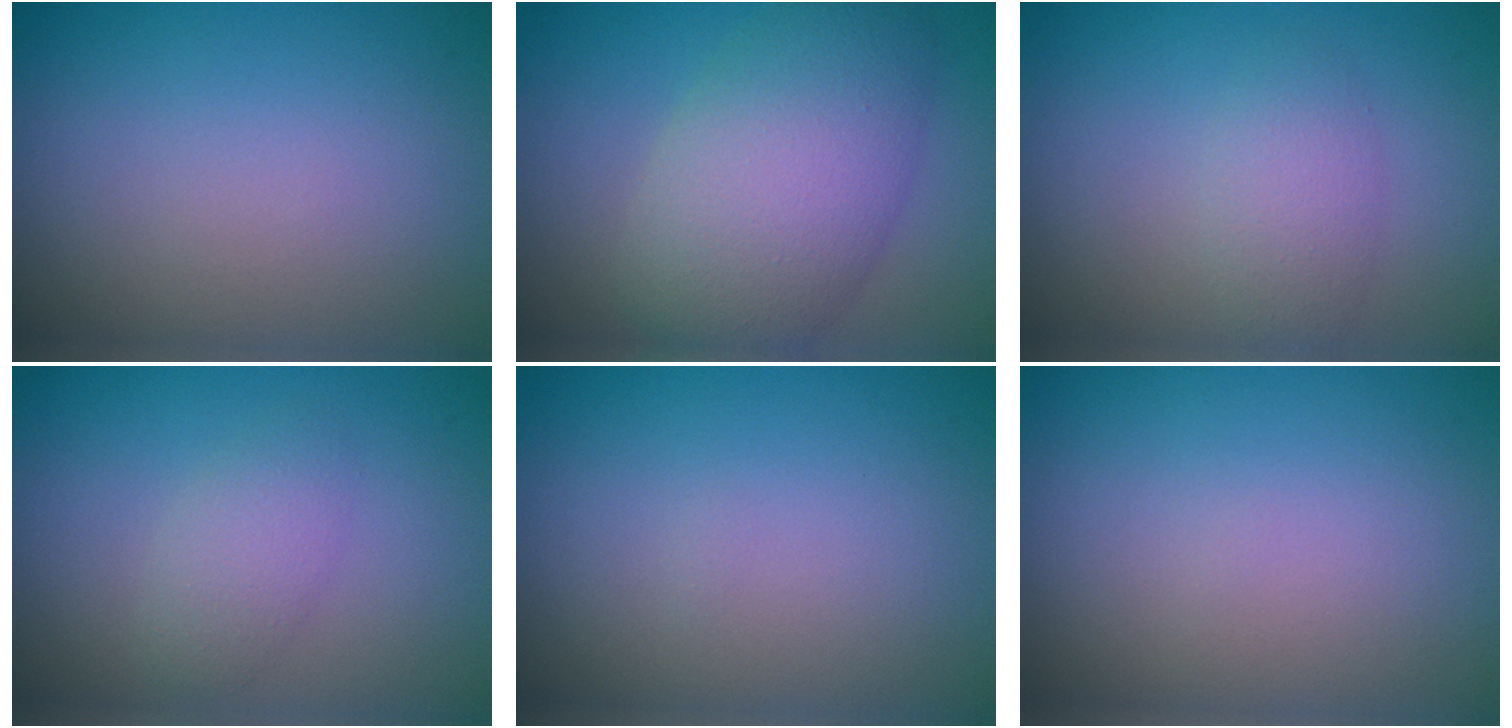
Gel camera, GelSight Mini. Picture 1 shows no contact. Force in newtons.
{"total": 7.9, "press": 7.9, "slide": 0.4}
{"total": 2.2, "press": 2.1, "slide": 0.1}
{"total": 2.0, "press": 2.0, "slide": 0.1}
{"total": 0.0}
{"total": 0.0}